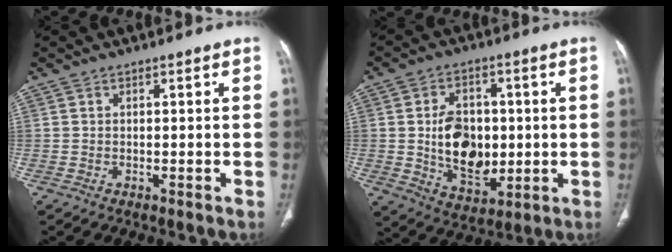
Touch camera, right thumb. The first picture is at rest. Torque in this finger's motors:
{"motor_torque": [1.58, 1.38, 1.15, -1.12, 0.12]}